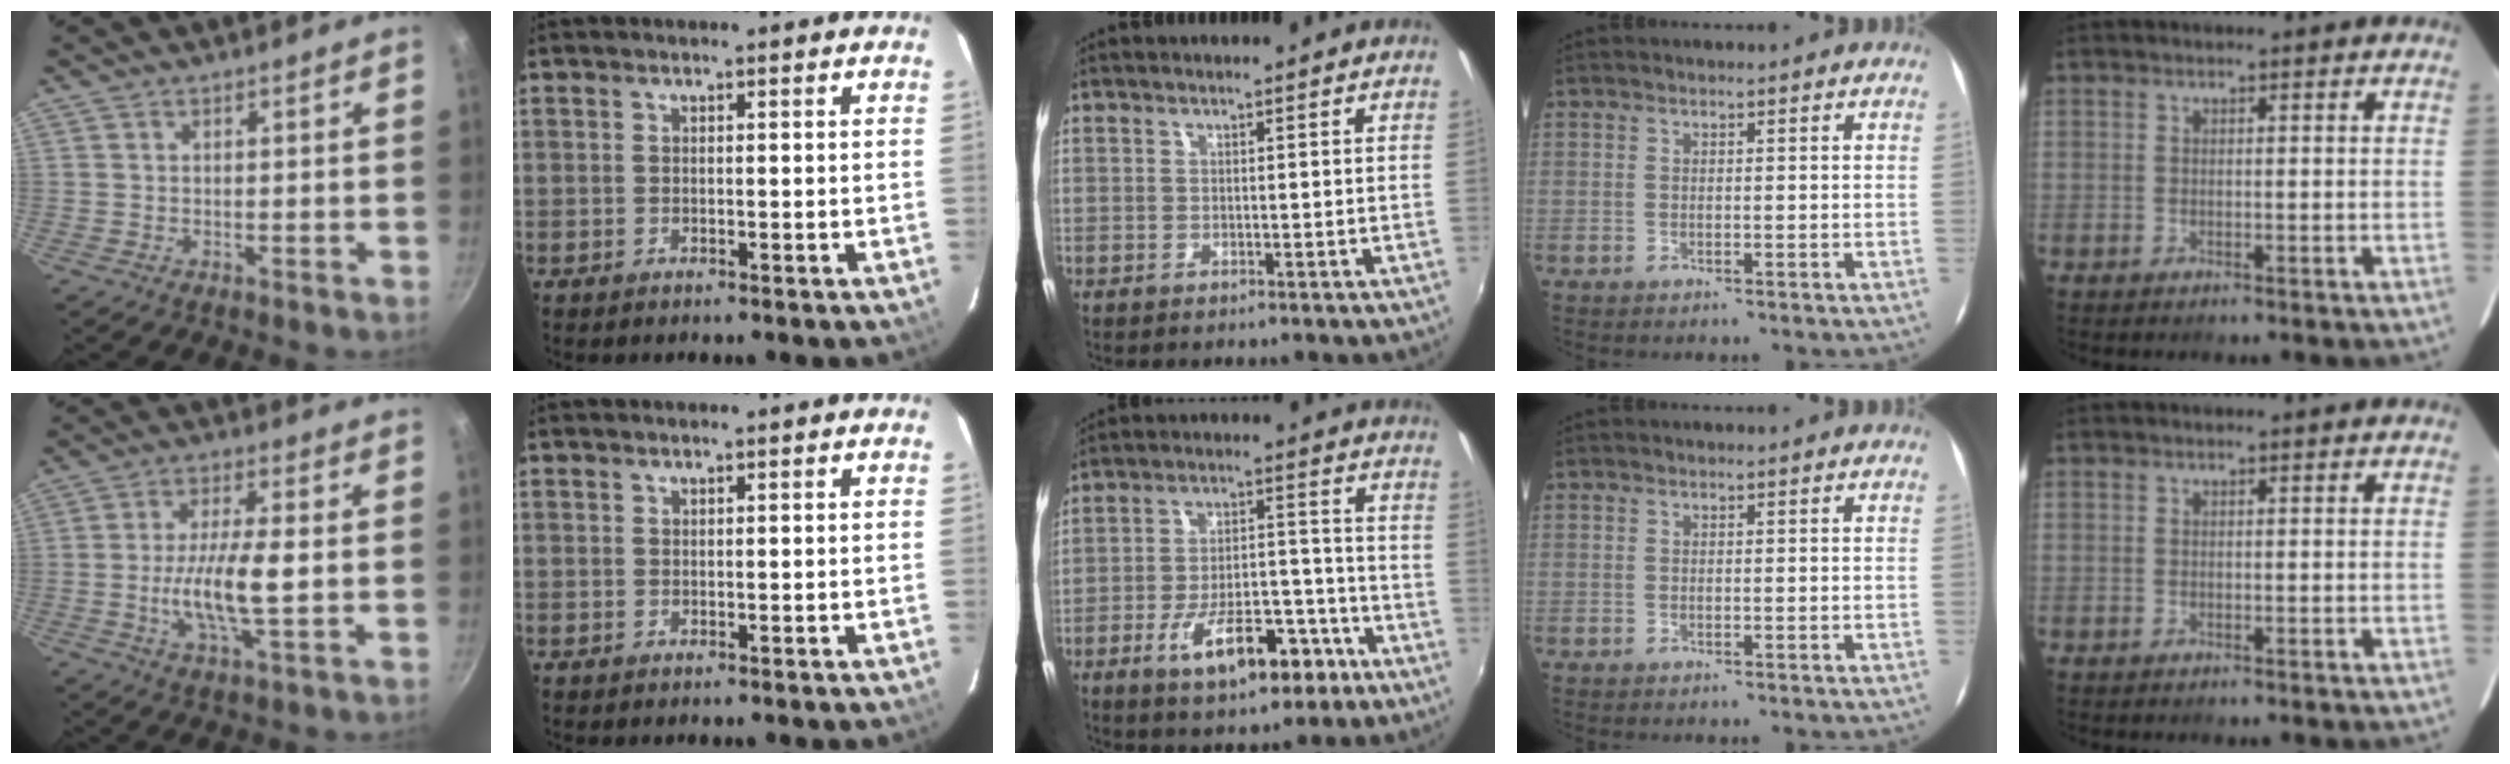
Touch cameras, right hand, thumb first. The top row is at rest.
{"thumb": {"total": 10.7, "force": [-1.2, 2.8, 10.3], "torque": [-0.198, 0.012, -0.026]}, "middle": {"total": 13.4, "force": [-7.4, 5.8, 9.6], "torque": [-0.167, 0.013, -0.104]}}